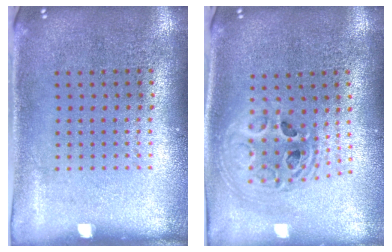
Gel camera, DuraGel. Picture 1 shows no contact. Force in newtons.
{"total": 2.1, "press": 1.7, "slide": 1.2}